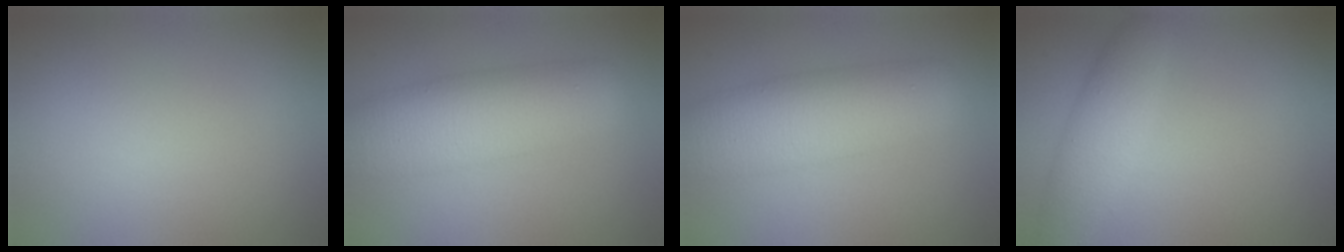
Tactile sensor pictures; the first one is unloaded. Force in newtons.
{"total": 7.7, "press": 7.7, "slide": 0.2}
{"total": 7.7, "press": 7.7, "slide": 0.2}
{"total": 3.5, "press": 3.5, "slide": 0.1}